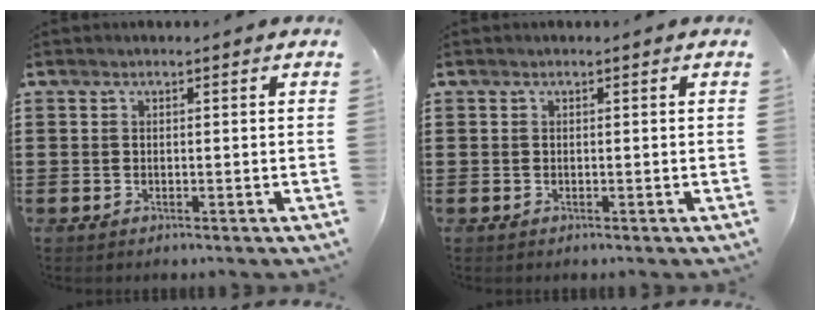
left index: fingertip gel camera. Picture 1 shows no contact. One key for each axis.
{"total": 0.0}